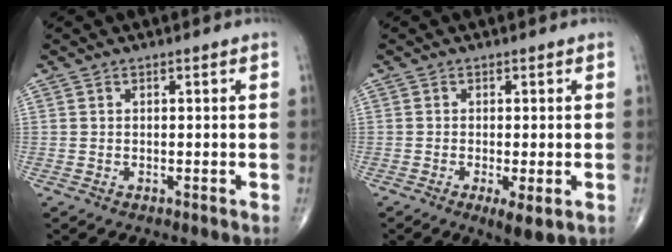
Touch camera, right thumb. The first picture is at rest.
{"total": 4.0, "force": [-1.4, 1.0, 3.6], "torque": [-0.066, -0.013, -0.023]}